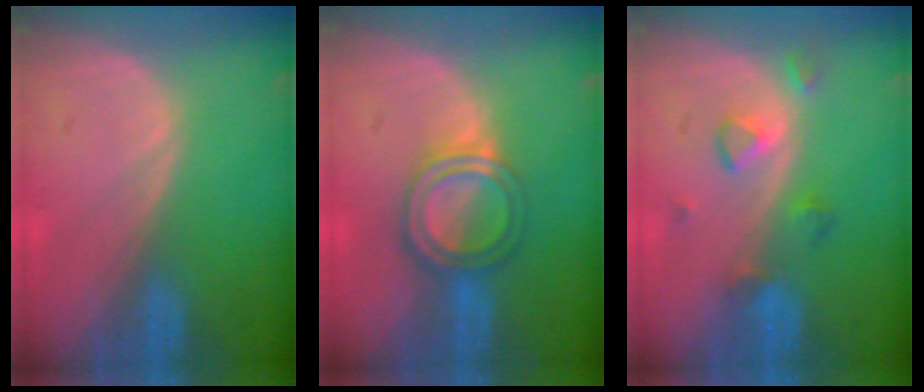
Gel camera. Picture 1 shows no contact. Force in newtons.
{"total": 6.0, "press": 5.4, "slide": 2.7}
{"total": 3.6, "press": 3.6, "slide": 0.4}